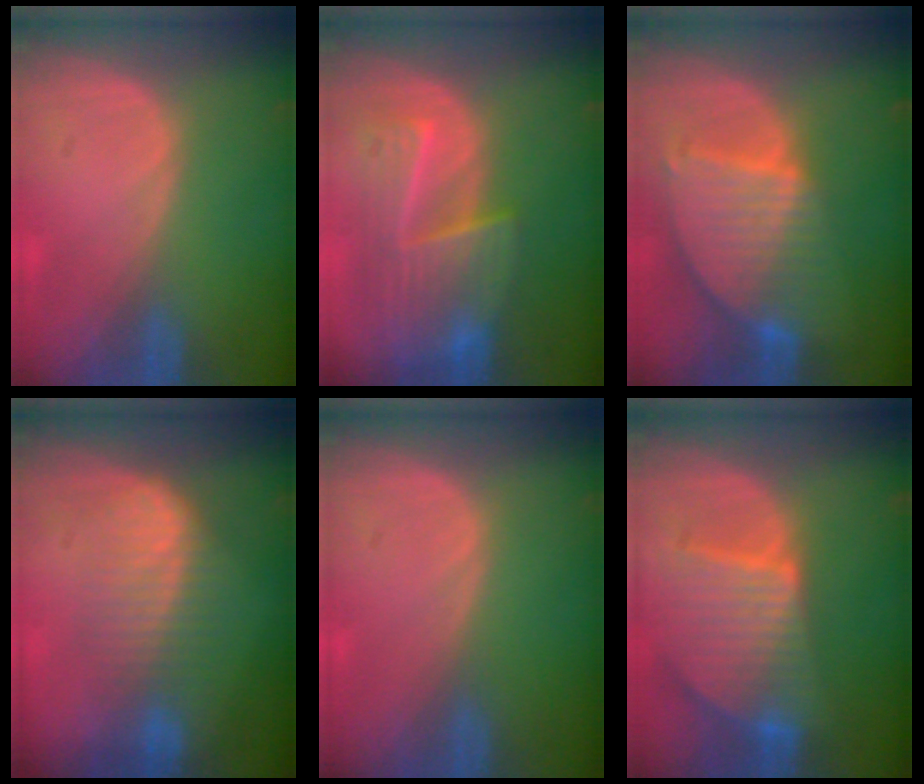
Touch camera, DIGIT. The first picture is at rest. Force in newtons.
{"total": 9.3, "press": 8.3, "slide": 4.3}
{"total": 9.2, "press": 7.8, "slide": 4.8}
{"total": 6.9, "press": 6.6, "slide": 1.8}
{"total": 0.0}
{"total": 9.5, "press": 8.3, "slide": 4.7}